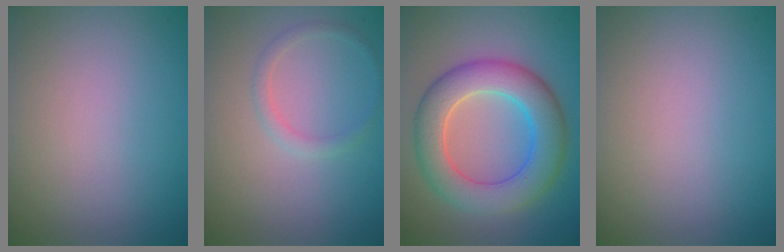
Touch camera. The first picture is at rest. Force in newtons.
{"total": 1.3, "press": 1.3, "slide": 0.0}
{"total": 7.1, "press": 7.1, "slide": 0.2}
{"total": 0.0}